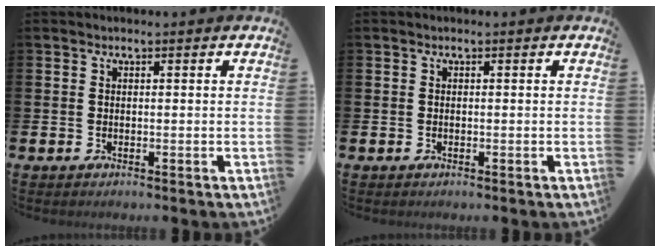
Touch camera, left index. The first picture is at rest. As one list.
[{"total": 0.0}]